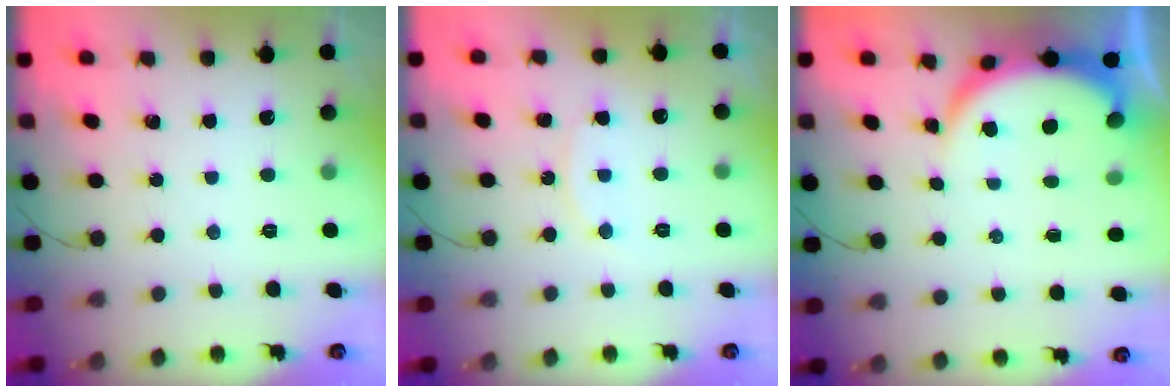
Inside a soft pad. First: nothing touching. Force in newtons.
{"total": 8.2, "press": 8.1, "slide": 0.5}
{"total": 5.7, "press": 5.6, "slide": 0.8}